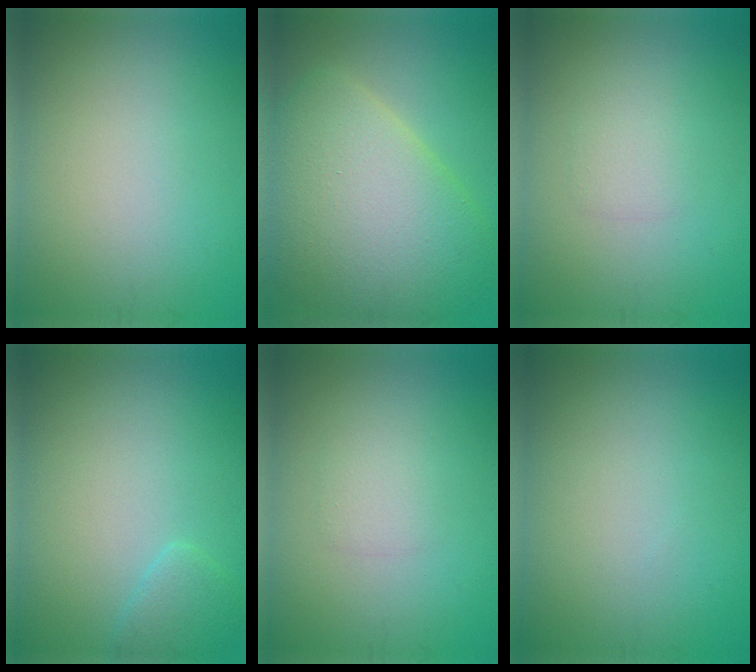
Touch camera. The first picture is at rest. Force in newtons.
{"total": 10.9, "press": 10.9, "slide": 0.8}
{"total": 1.4, "press": 1.4, "slide": 0.1}
{"total": 1.5, "press": 1.5, "slide": 0.1}
{"total": 1.4, "press": 1.4, "slide": 0.1}
{"total": 0.0}